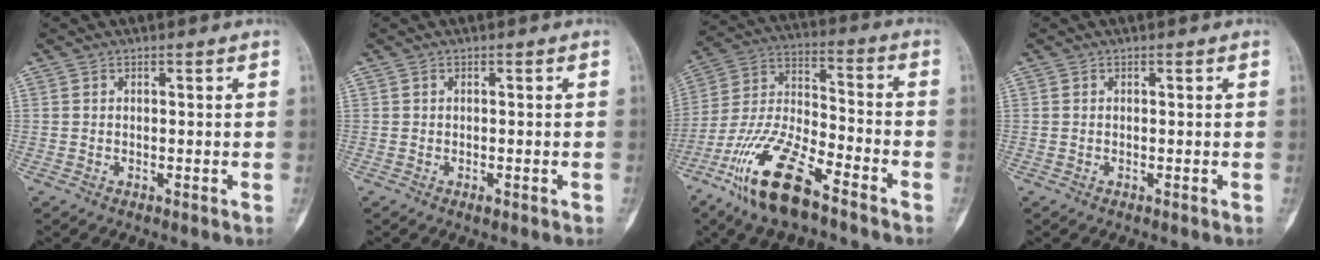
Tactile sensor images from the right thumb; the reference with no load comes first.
{"total": 1.1, "force": [-0.5, 0.4, 0.9], "torque": [-0.010, 0.003, -0.004]}
{"total": 17.3, "force": [-10.8, 5.7, 12.2], "torque": [-0.245, 0.058, -0.206]}
{"total": 0.0}